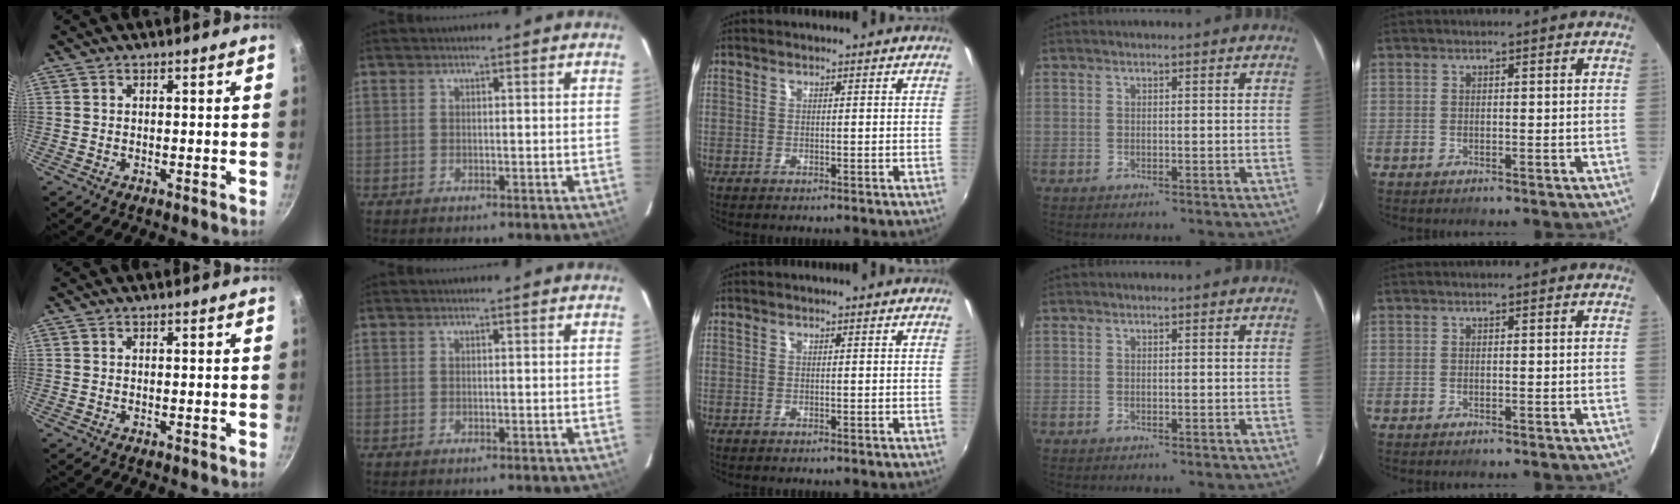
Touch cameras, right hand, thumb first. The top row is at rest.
{}